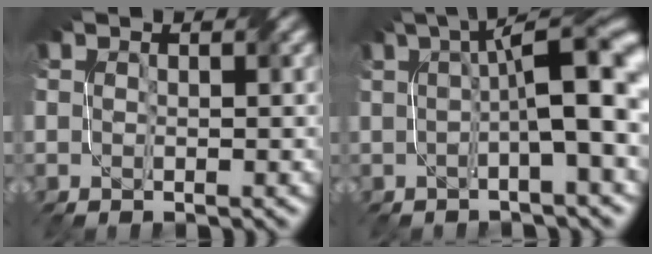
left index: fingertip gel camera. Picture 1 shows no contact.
{"total": 8.3, "force": [0.7, 1.7, 8.1], "torque": [-0.101, 0.027, 0.005]}